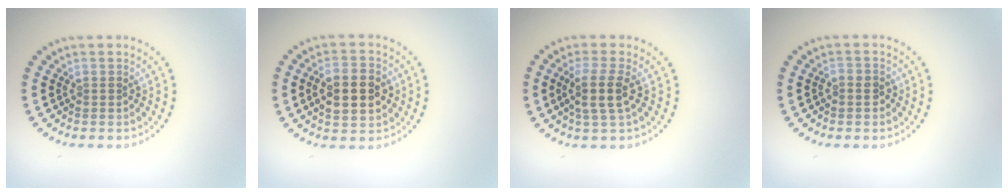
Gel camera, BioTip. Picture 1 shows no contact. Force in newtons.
{"total": 5.3, "press": 5.3, "slide": 0.1}
{"total": 2.9, "press": 2.4, "slide": 1.7}
{"total": 1.0, "press": 0.9, "slide": 0.4}